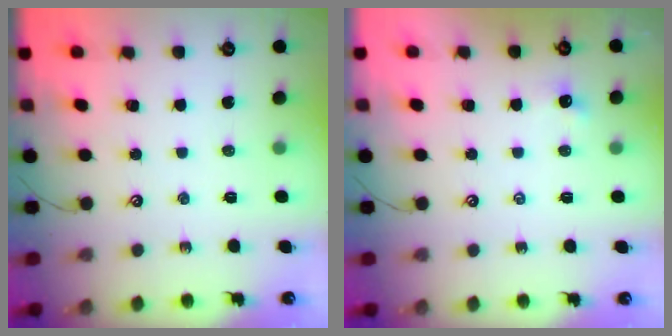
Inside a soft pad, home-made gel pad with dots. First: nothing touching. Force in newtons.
{"total": 2.7, "press": 2.7, "slide": 0.4}